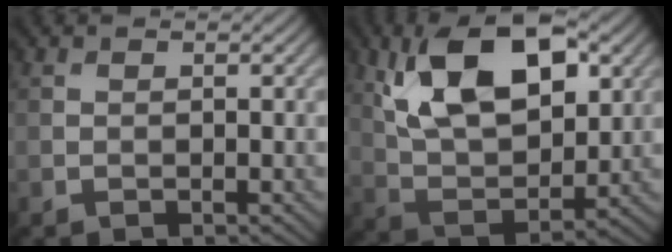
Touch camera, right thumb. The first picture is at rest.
{"total": 13.8, "force": [5.6, 7.0, 10.5], "torque": [-0.202, 0.002, 0.103]}